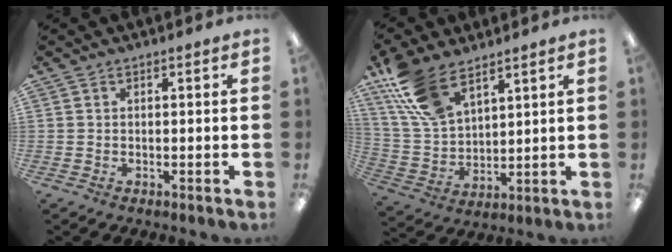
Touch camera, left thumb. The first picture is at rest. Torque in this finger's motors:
{"motor_torque": [0.62, 0.61, 1.33, -1.45, 0.34]}